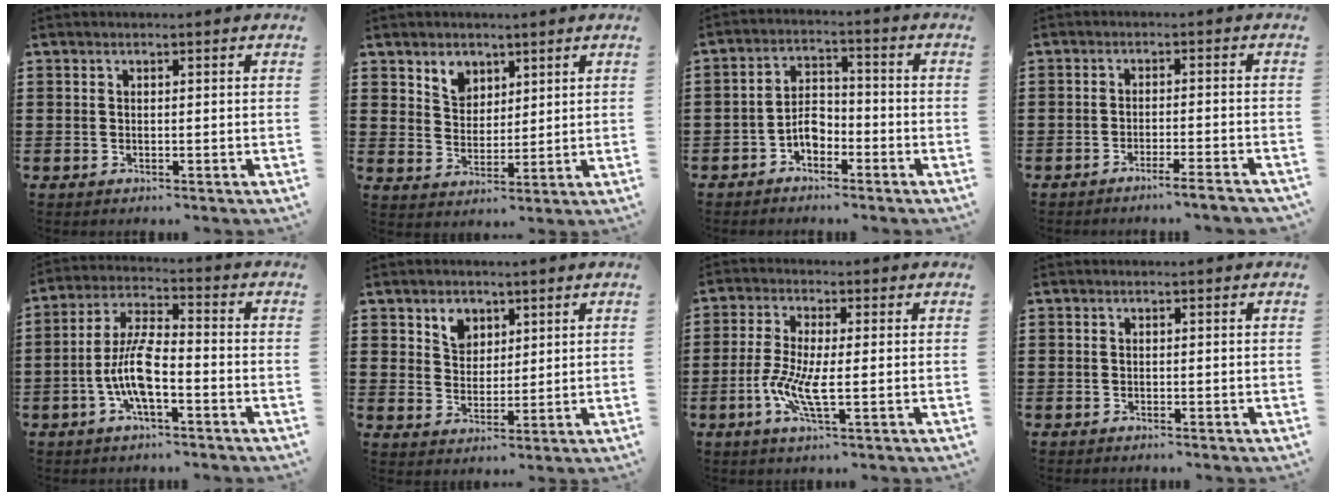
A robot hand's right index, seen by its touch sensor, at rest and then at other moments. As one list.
[{"total": 4.2, "force": [2.9, 3.0, 0.5], "torque": [-0.026, 0.007, 0.054]}, {"total": 4.1, "force": [-2.3, 2.5, 2.3], "torque": [-0.050, 0.007, -0.047]}, {"total": 3.2, "force": [-2.9, -0.5, 1.1], "torque": [-0.016, -0.005, -0.057]}, {"total": 8.2, "force": [-2.8, 2.5, 7.3], "torque": [-0.169, -0.007, -0.060]}, {"total": 4.0, "force": [2.5, 3.0, 0.9], "torque": [-0.024, 0.007, 0.044]}, {"total": 6.5, "force": [-1.5, 1.6, 6.1], "torque": [-0.139, -0.014, -0.035]}, {"total": 0.0}]